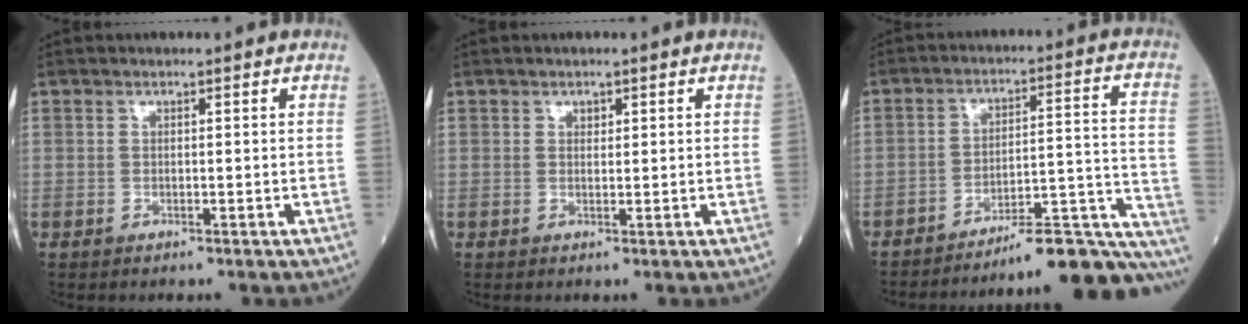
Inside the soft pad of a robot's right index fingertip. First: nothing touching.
{"total": 0.8, "force": [0.4, 0.5, 0.4], "torque": [-0.003, -0.002, 0.005]}
{"total": 19.4, "force": [-17.9, -0.4, 7.3], "torque": [-0.027, 0.035, -0.244]}